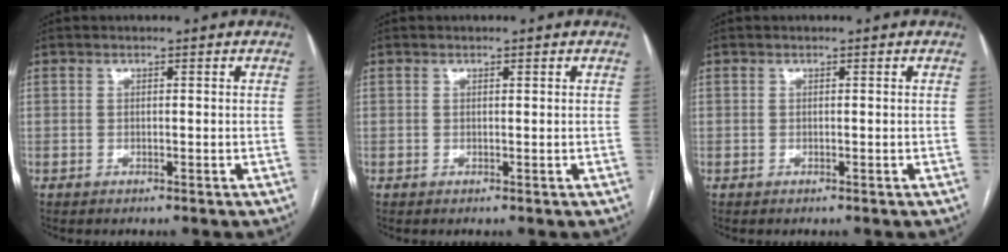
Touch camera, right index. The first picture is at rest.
{"total": 0.0}
{"total": 0.0}